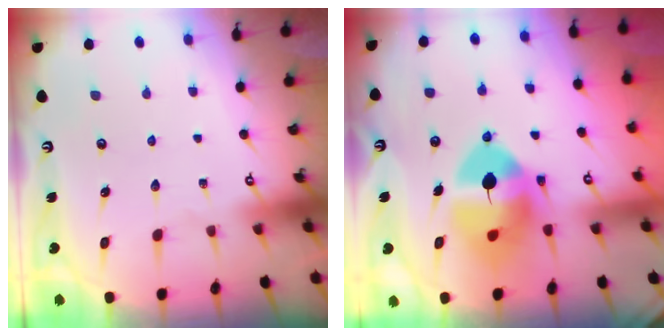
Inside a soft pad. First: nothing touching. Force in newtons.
{"total": 12.9, "press": 12.7, "slide": 2.3}